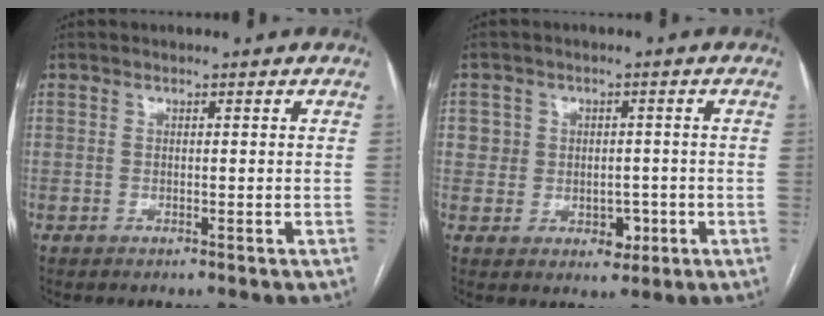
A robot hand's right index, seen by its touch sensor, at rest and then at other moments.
{"total": 4.7, "force": [-0.5, 4.3, 1.9], "torque": [-0.008, 0.010, -0.002]}